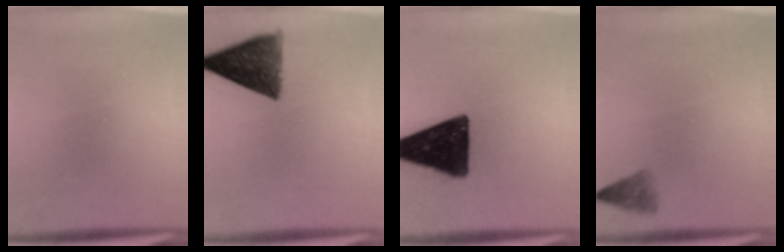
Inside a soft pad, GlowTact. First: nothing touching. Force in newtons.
{"total": 9.5}
{"total": 17.6}
{"total": 1.0}